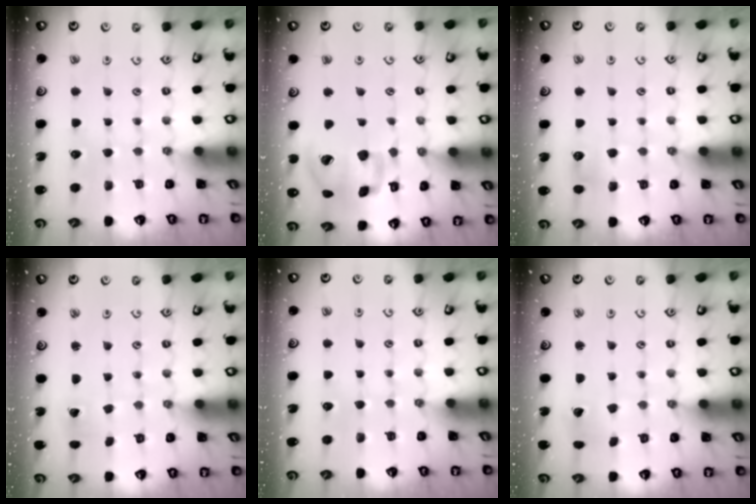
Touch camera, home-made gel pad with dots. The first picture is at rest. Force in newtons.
{"total": 17.5, "press": 17.4, "slide": 2.5}
{"total": 5.7, "press": 5.7, "slide": 0.7}
{"total": 0.0}
{"total": 0.0}
{"total": 2.6, "press": 2.6, "slide": 0.3}